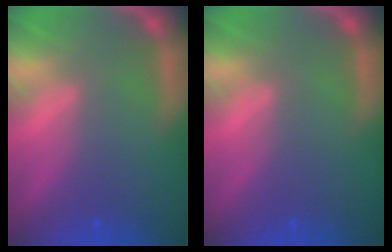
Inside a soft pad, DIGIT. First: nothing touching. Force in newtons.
{"total": 0.0}